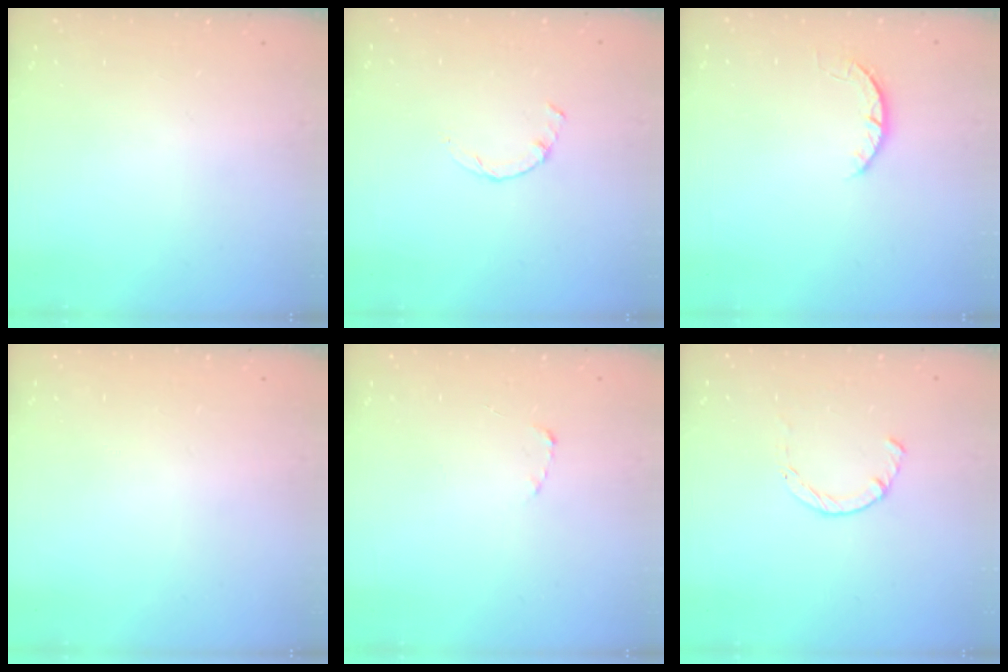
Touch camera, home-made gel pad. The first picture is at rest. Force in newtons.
{"total": 0.8, "press": 0.7, "slide": 0.2}
{"total": 3.9, "press": 3.9, "slide": 0.6}
{"total": 2.5, "press": 2.5, "slide": 0.2}
{"total": 1.8, "press": 1.7, "slide": 0.3}
{"total": 3.7, "press": 3.6, "slide": 0.5}